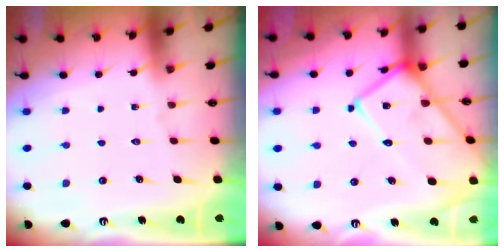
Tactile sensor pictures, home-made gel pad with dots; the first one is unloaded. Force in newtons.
{"total": 18.6, "press": 18.5, "slide": 1.3}